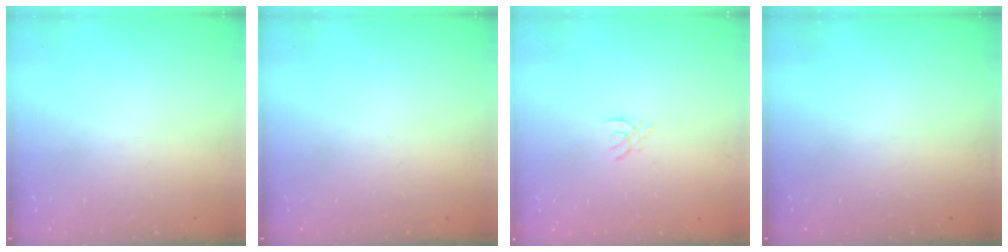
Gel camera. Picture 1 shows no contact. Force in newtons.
{"total": 0.0}
{"total": 1.8, "press": 1.8, "slide": 0.4}
{"total": 0.0}